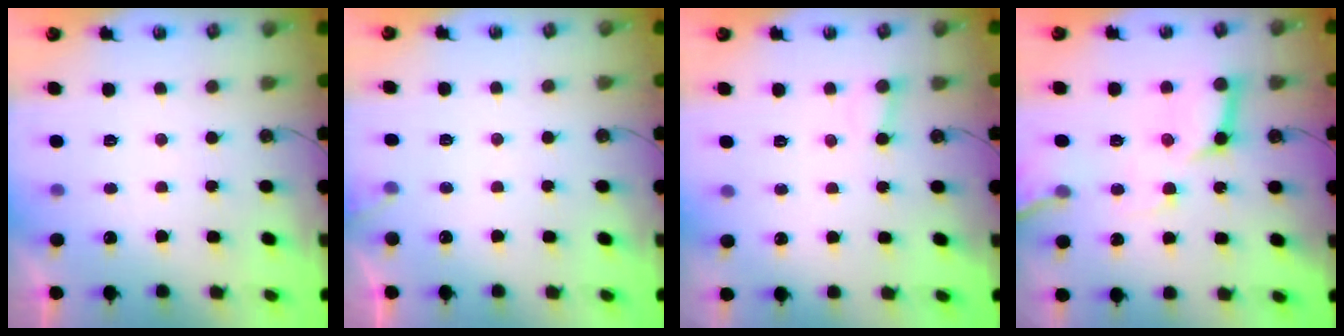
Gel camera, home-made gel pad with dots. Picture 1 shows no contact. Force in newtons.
{"total": 3.7, "press": 3.7, "slide": 0.2}
{"total": 3.3, "press": 3.3, "slide": 0.2}
{"total": 14.4, "press": 14.3, "slide": 1.7}